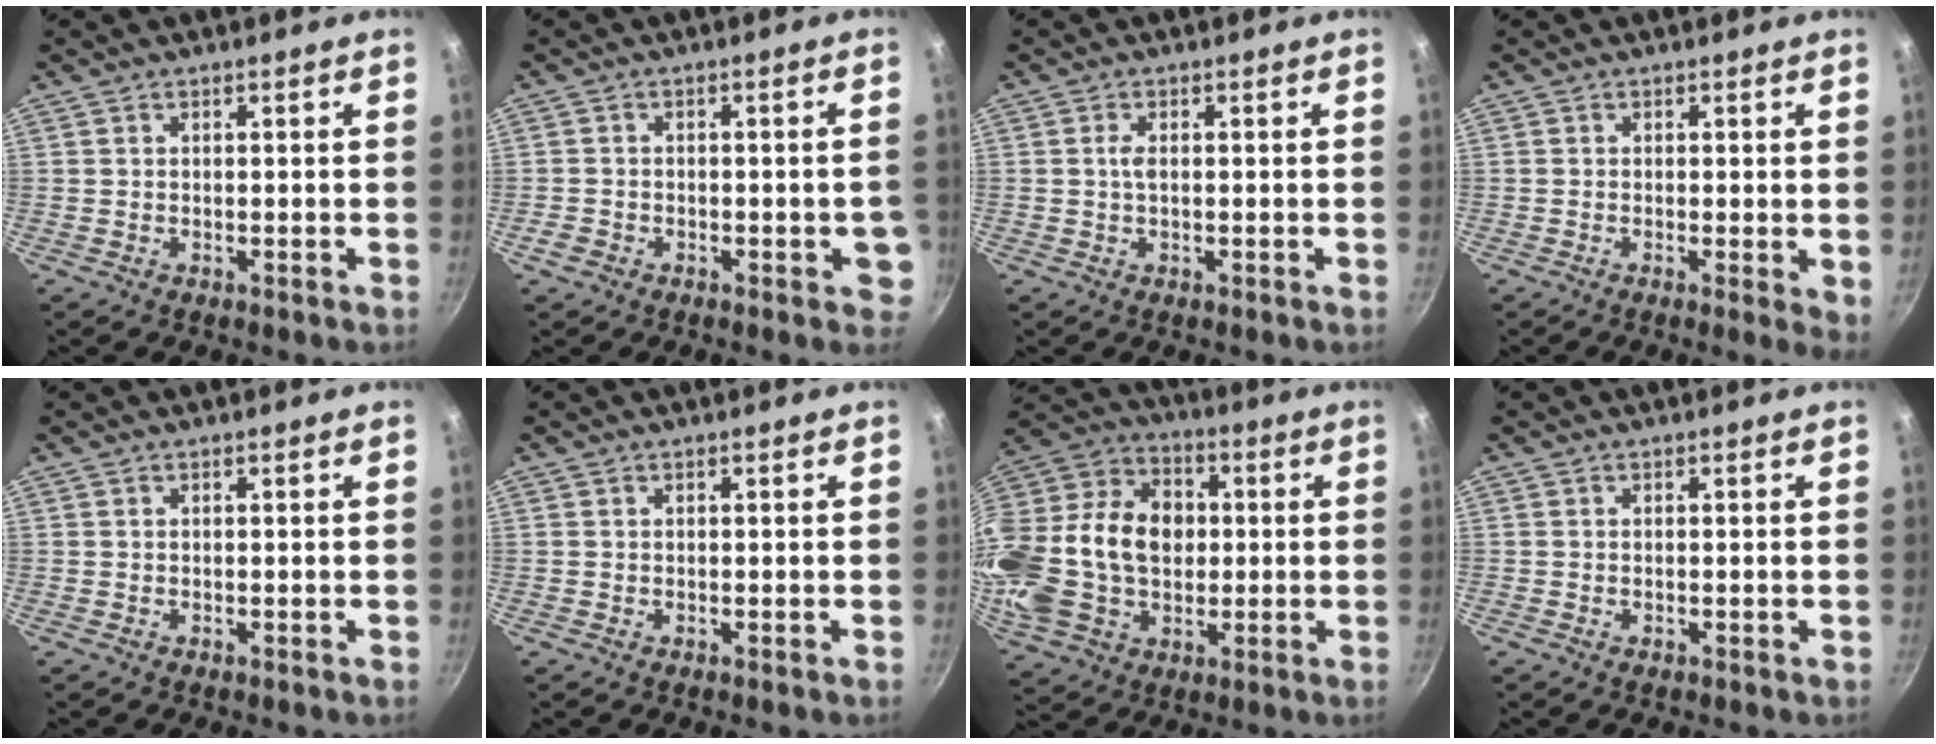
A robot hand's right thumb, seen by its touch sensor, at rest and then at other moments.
{"total": 5.2, "force": [-1.9, 3.4, 3.5], "torque": [-0.022, 0.016, -0.025]}
{"total": 1.5, "force": [0.1, 0.7, 1.3], "torque": [-0.031, 0.002, 0.001]}
{"total": 3.0, "force": [-0.2, 0.9, 2.8], "torque": [-0.037, -0.011, -0.005]}
{"total": 0.0}
{"total": 0.0}
{"total": 26.3, "force": [0.6, 19.7, 17.5], "torque": [-0.347, 0.033, 0.014]}
{"total": 0.0}